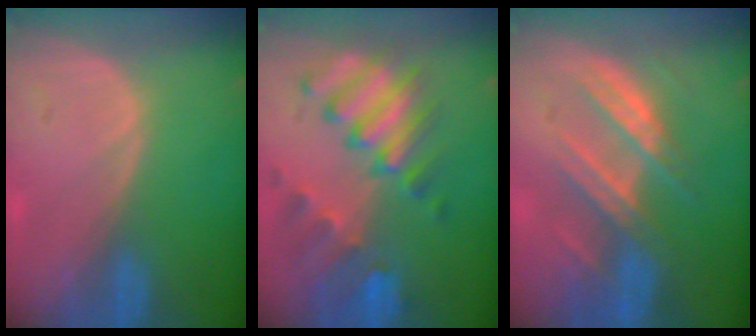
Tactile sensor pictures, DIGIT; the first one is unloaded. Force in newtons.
{"total": 10.1, "press": 8.9, "slide": 4.8}
{"total": 7.7, "press": 7.2, "slide": 2.8}